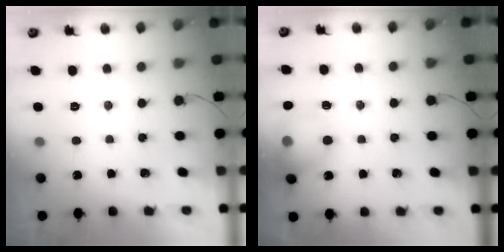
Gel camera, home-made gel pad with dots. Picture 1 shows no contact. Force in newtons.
{"total": 14.5, "press": 14.4, "slide": 1.9}